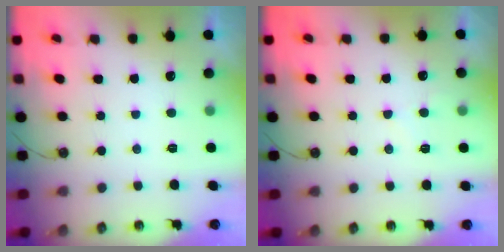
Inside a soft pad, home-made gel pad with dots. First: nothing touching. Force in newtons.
{"total": 4.8, "press": 4.8, "slide": 0.5}